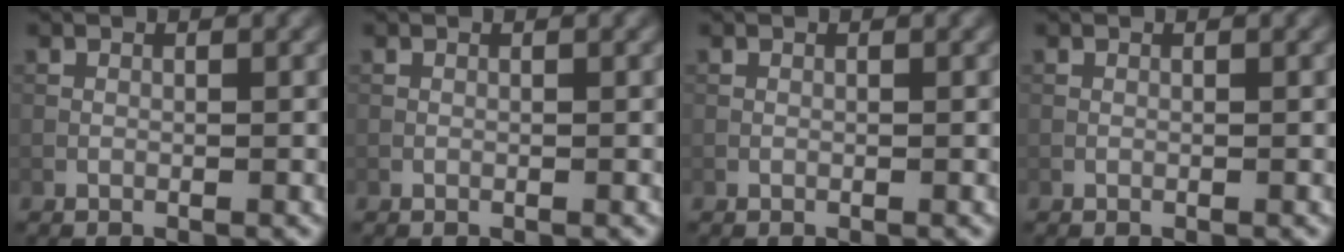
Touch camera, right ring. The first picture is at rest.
{"total": 0.0}
{"total": 0.0}
{"total": 0.0}